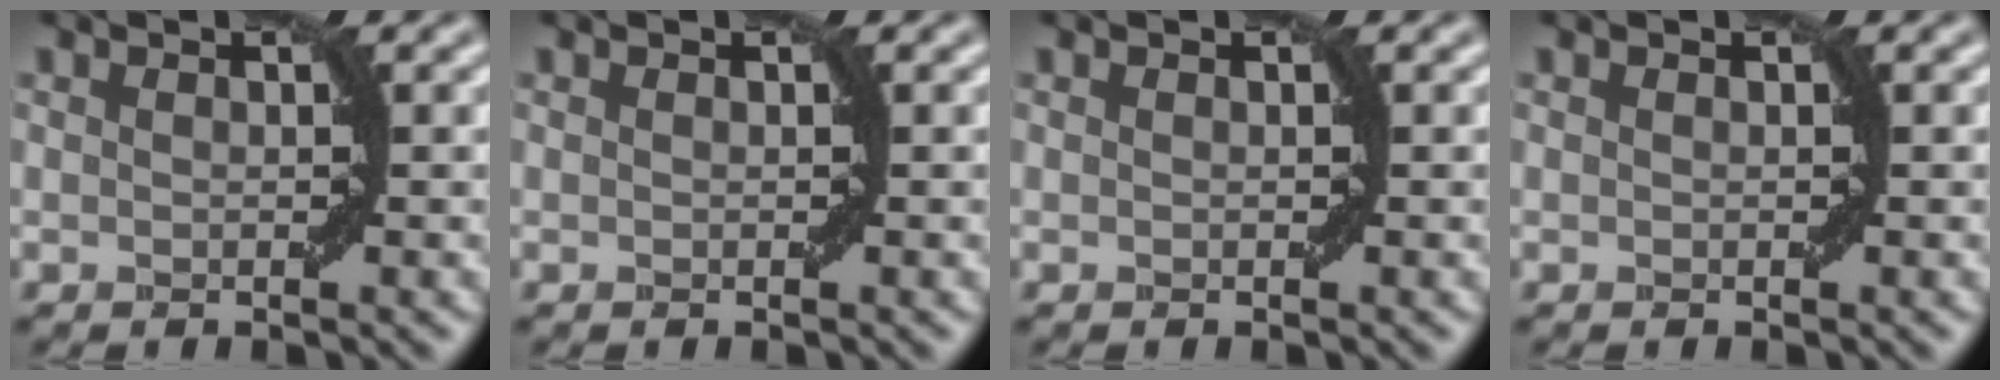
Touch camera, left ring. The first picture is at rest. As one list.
[{"total": 0.0}, {"total": 0.0}, {"total": 0.0}]